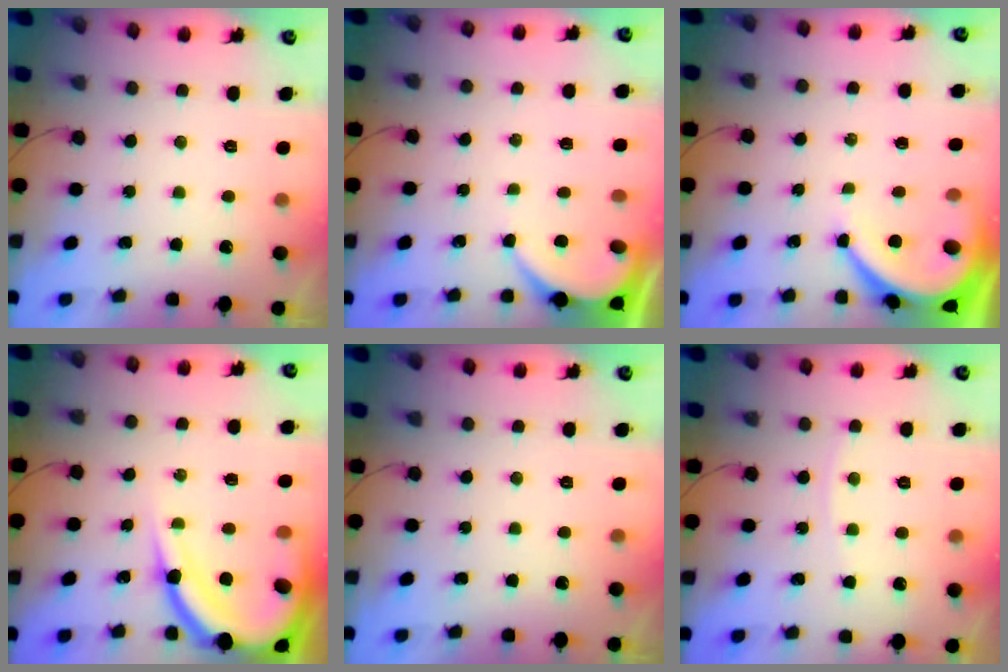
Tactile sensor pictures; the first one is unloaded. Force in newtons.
{"total": 2.3, "press": 2.3, "slide": 0.2}
{"total": 7.4, "press": 7.3, "slide": 1.1}
{"total": 14.2, "press": 14.1, "slide": 1.6}
{"total": 0.0}
{"total": 4.4, "press": 4.3, "slide": 0.7}